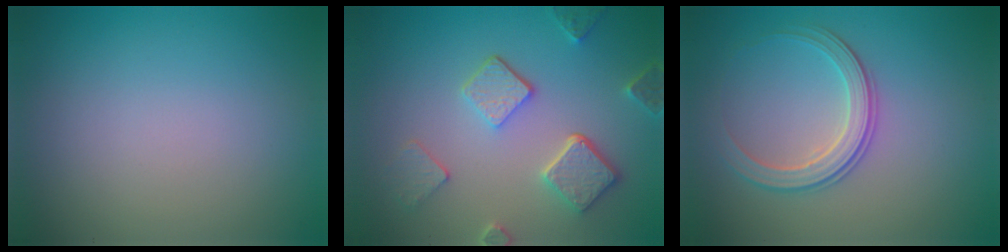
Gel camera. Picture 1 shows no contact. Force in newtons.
{"total": 5.0, "press": 3.9, "slide": 3.2}
{"total": 2.9, "press": 2.8, "slide": 0.5}